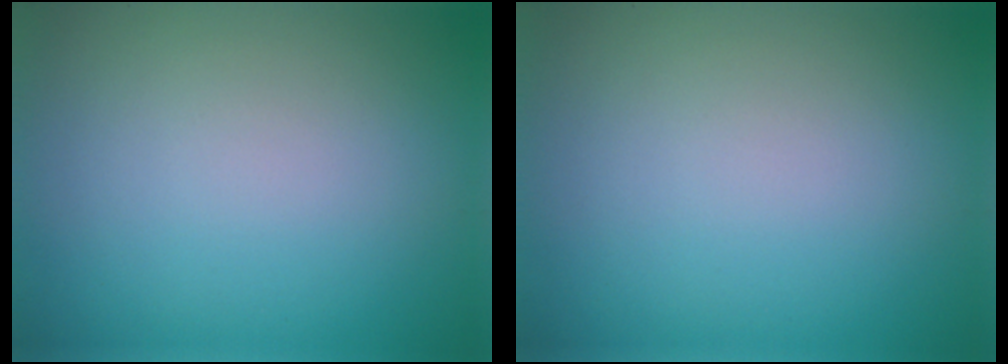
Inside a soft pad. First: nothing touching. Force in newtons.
{"total": 0.0}